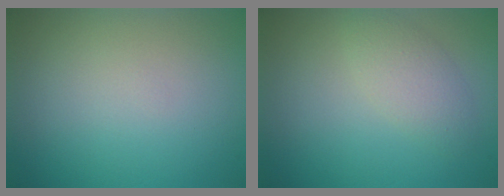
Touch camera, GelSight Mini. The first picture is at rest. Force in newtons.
{"total": 2.4, "press": 2.4, "slide": 0.1}